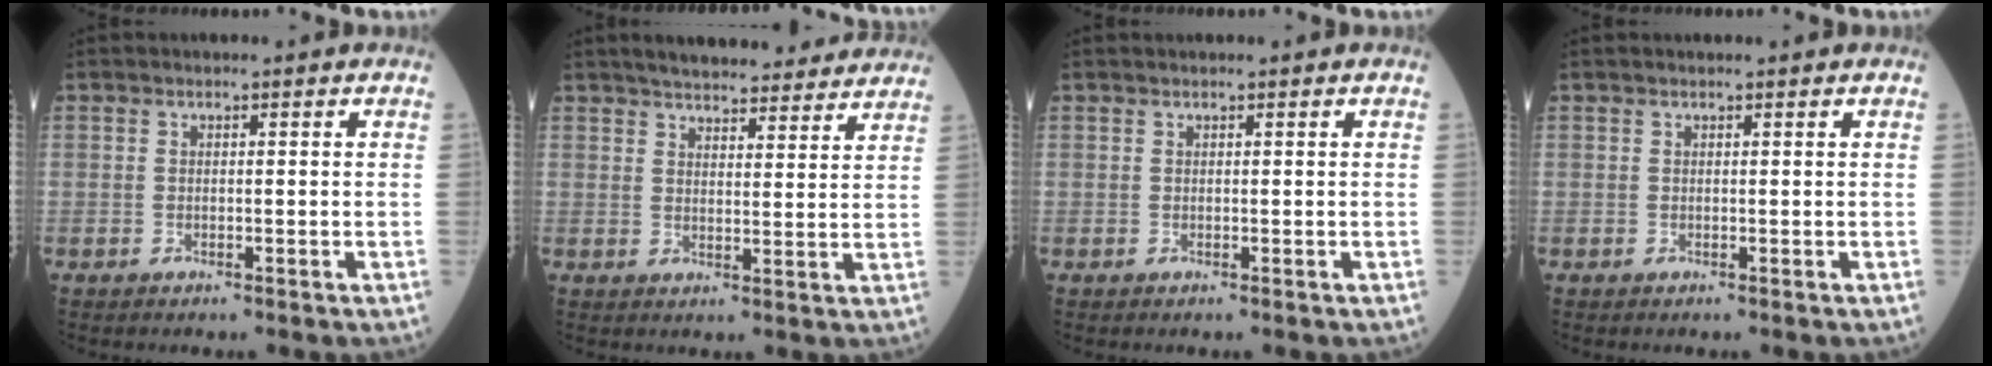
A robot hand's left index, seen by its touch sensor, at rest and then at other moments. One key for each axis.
{"total": 16.7, "fx": 15.1, "fy": 3.4, "fz": 6.3, "tx": -0.074, "ty": 0.024, "tz": 0.195}
{"total": 0.0}
{"total": 0.8, "fx": 0.8, "fy": 0.0, "fz": 0.3, "tx": -0.006, "ty": 0.012, "tz": 0.011}